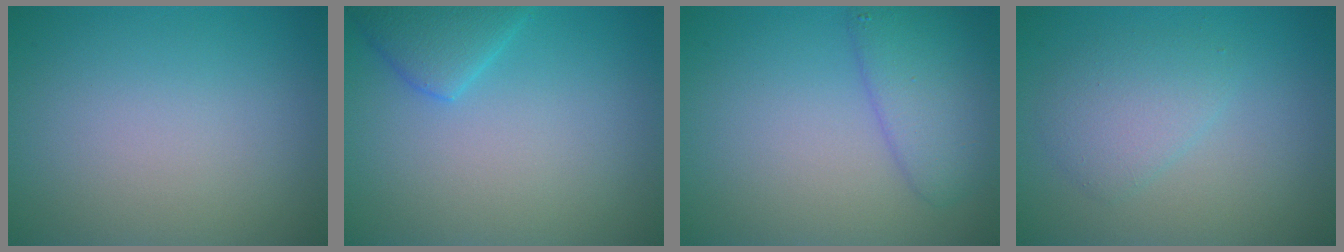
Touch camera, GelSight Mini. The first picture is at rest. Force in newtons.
{"total": 2.8, "press": 2.8, "slide": 0.3}
{"total": 3.8, "press": 3.8, "slide": 0.2}
{"total": 2.6, "press": 2.6, "slide": 0.2}